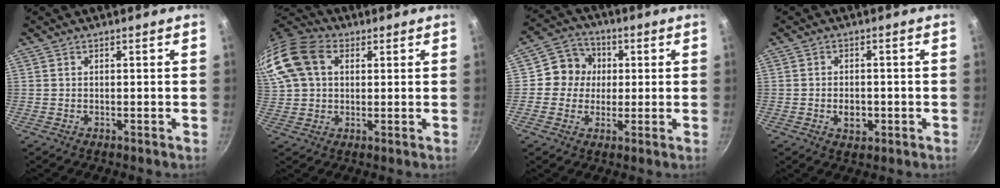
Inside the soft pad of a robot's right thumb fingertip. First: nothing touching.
{"total": 17.9, "force": [5.1, 13.1, 11.1], "torque": [-0.254, 0.032, 0.082]}
{"total": 7.8, "force": [0.7, 7.4, 2.3], "torque": [0.004, 0.016, -0.006]}
{"total": 4.1, "force": [-1.0, 2.8, 2.8], "torque": [-0.035, 0.007, -0.015]}